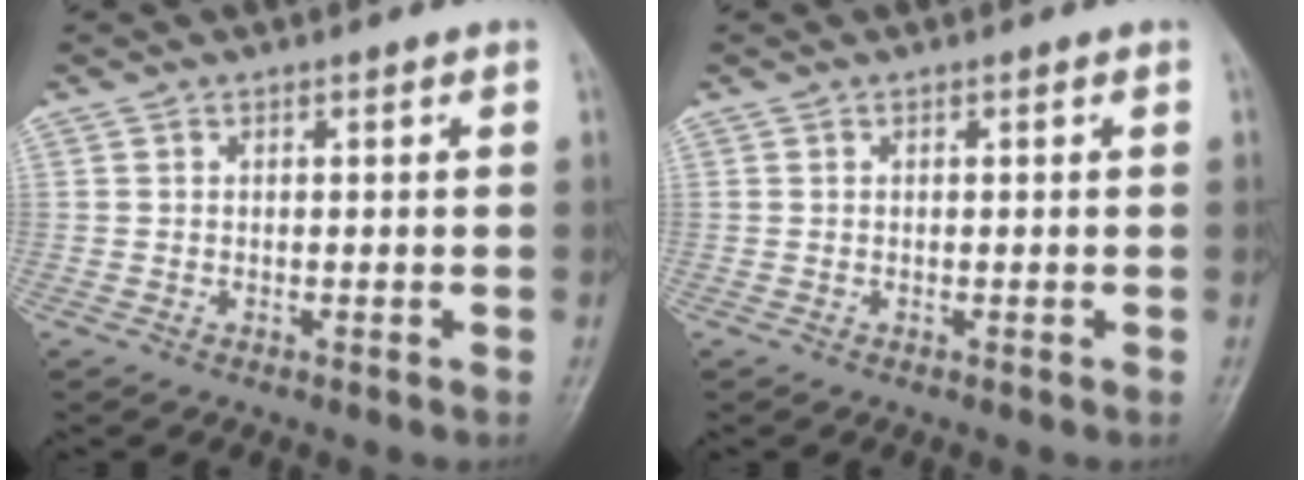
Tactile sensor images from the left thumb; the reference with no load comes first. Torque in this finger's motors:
{"motor_torque": [0.00, 0.00, 0.00, 0.00, 0.00]}